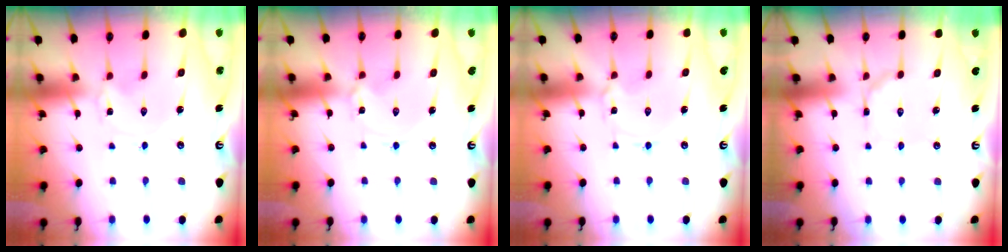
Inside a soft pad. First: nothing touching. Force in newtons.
{"total": 1.2, "press": 1.2, "slide": 0.2}
{"total": 1.3, "press": 1.3, "slide": 0.1}
{"total": 2.2, "press": 2.2, "slide": 0.2}